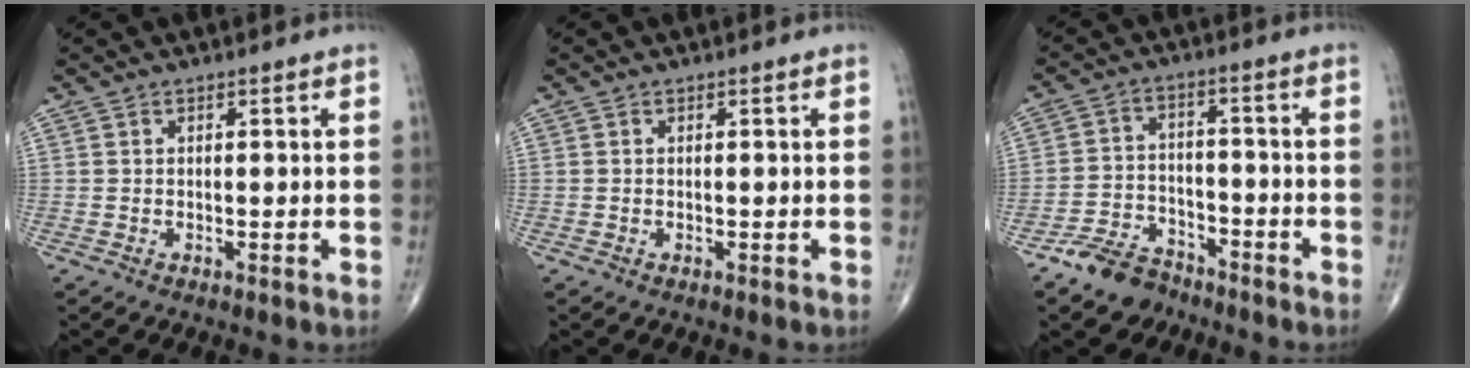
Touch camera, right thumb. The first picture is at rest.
{"total": 0.0}
{"total": 7.8, "force": [-6.1, 4.3, 2.2], "torque": [-0.025, 0.040, -0.117]}